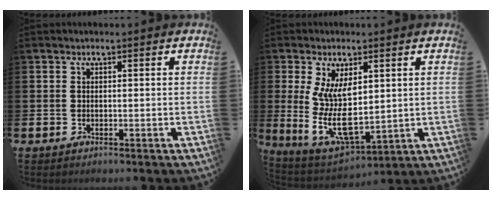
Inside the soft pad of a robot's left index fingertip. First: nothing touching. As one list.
[{"total": 9.6, "force": [1.8, 4.3, 8.4], "torque": [-0.165, -0.038, 0.034]}]